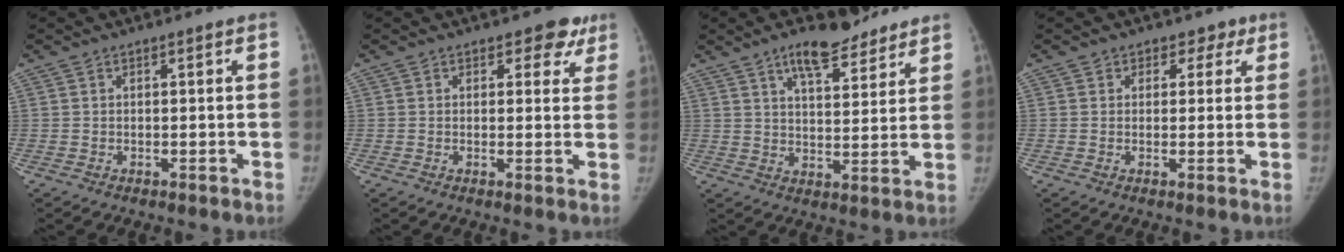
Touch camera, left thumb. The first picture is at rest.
{"total": 4.7, "force": [3.1, 2.9, 2.0], "torque": [0.018, -0.013, 0.031]}
{"total": 10.4, "force": [7.5, 4.0, 6.0], "torque": [-0.068, -0.041, 0.118]}
{"total": 3.5, "force": [2.0, 2.8, 0.6], "torque": [0.028, -0.006, 0.019]}